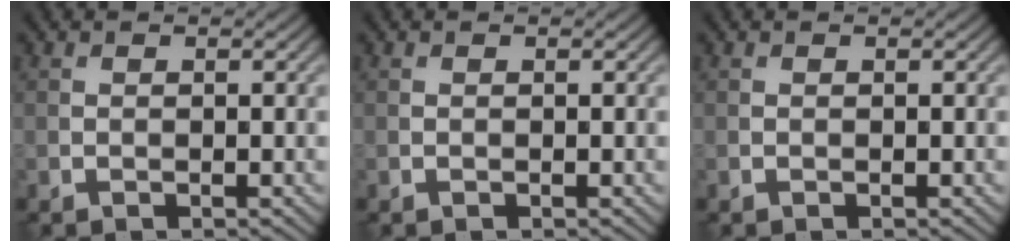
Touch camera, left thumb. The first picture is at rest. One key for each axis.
{"total": 0.0}
{"total": 0.0}